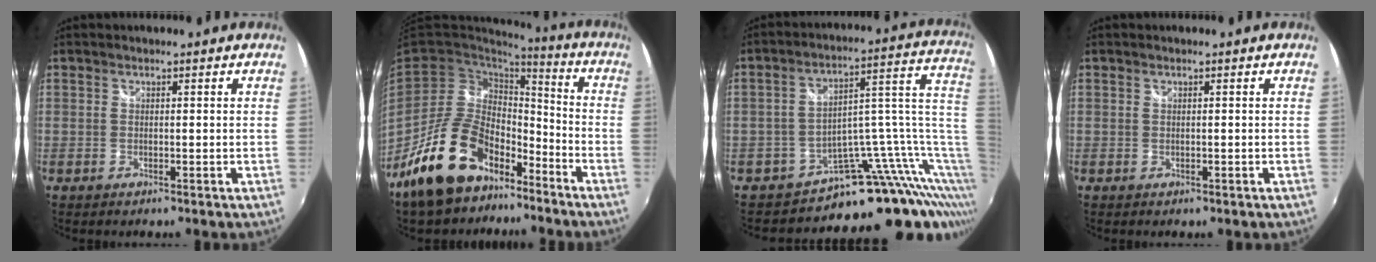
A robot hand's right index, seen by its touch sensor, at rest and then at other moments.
{"total": 18.6, "force": [-12.2, 10.0, 9.8], "torque": [-0.198, 0.015, -0.192]}
{"total": 13.4, "force": [-4.1, 7.5, 10.3], "torque": [-0.126, 0.020, -0.068]}
{"total": 0.0}